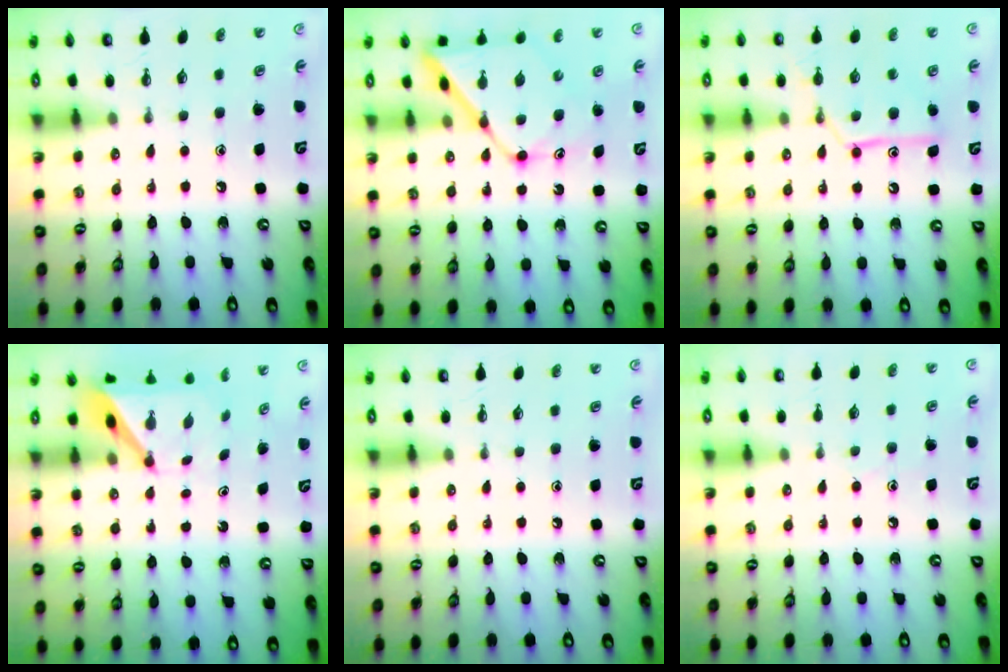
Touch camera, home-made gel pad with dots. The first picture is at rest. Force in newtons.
{"total": 14.0, "press": 14.0, "slide": 1.3}
{"total": 12.5, "press": 12.5, "slide": 1.0}
{"total": 4.9, "press": 4.9, "slide": 0.3}
{"total": 0.0}
{"total": 4.9, "press": 4.9, "slide": 0.6}